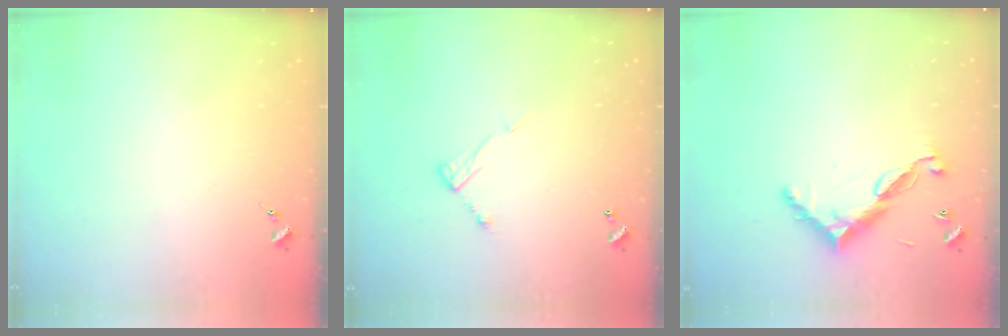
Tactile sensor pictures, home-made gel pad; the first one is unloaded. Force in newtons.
{"total": 6.6, "press": 6.6, "slide": 0.3}
{"total": 9.9, "press": 9.9, "slide": 0.4}